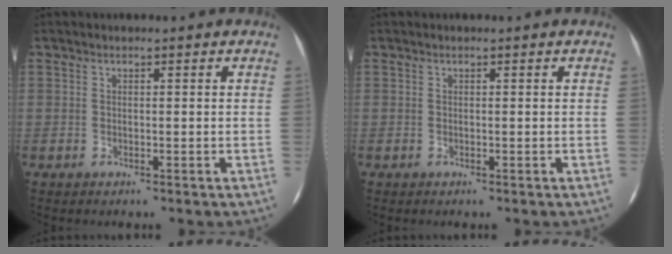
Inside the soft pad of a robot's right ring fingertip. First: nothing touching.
{"total": 0.0}